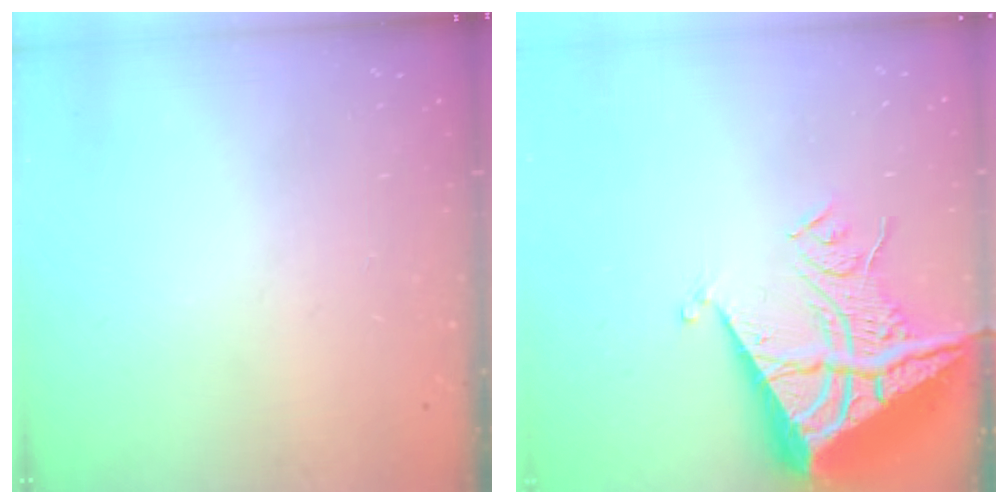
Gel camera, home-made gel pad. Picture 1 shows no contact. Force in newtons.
{"total": 13.3, "press": 13.2, "slide": 1.4}